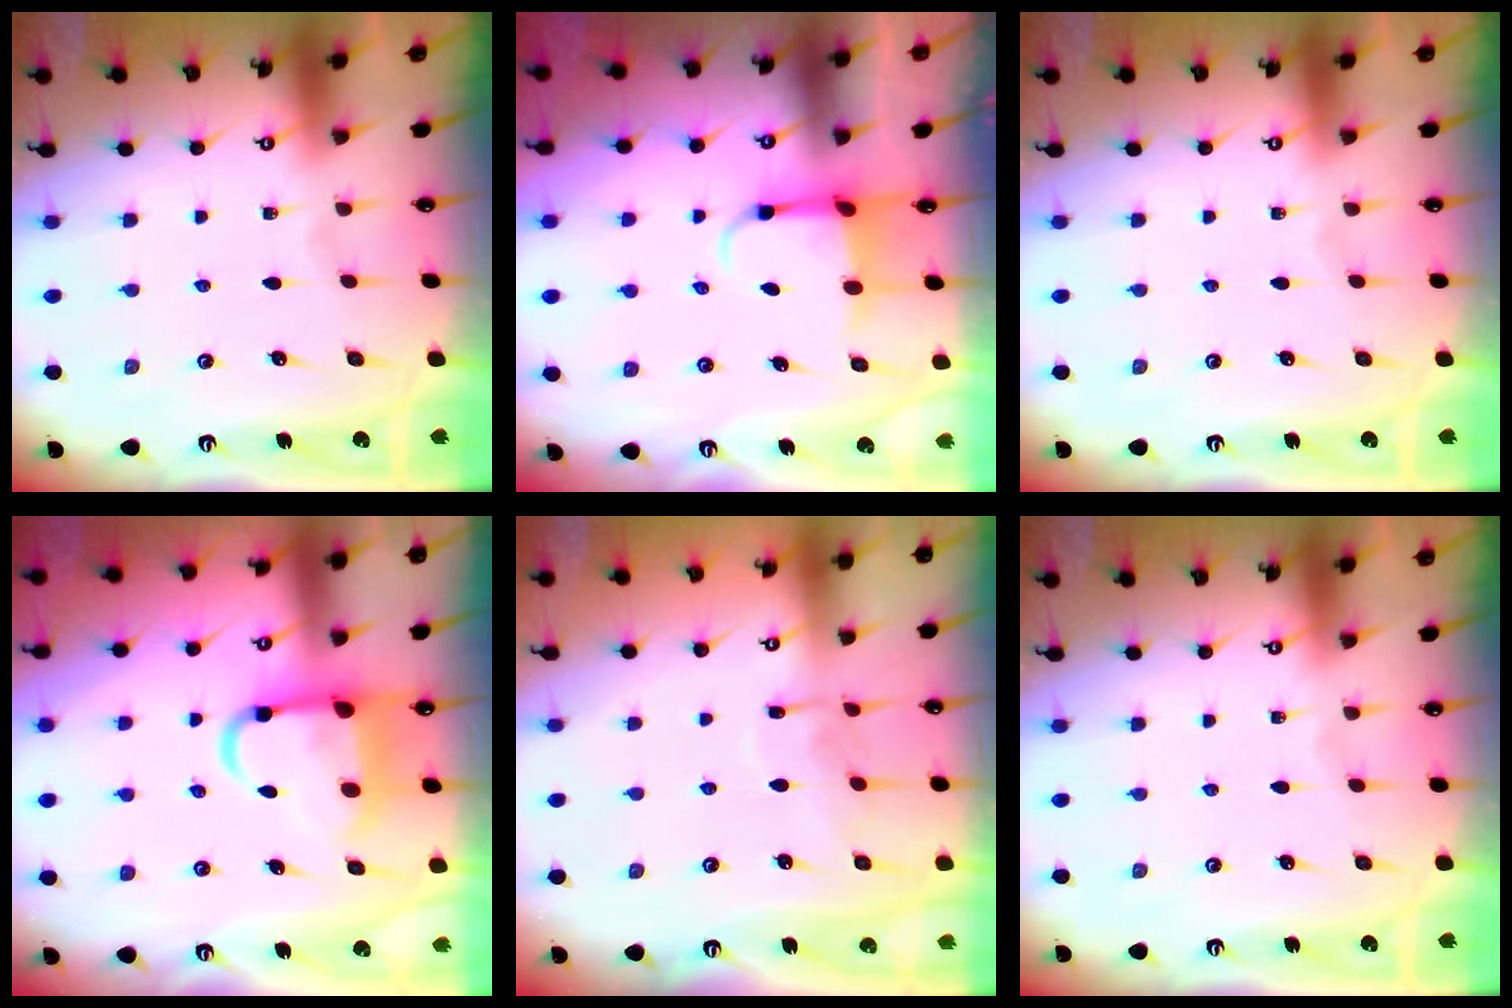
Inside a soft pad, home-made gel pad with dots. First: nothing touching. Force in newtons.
{"total": 3.9, "press": 3.7, "slide": 1.0}
{"total": 0.0}
{"total": 10.5, "press": 10.4, "slide": 1.2}
{"total": 7.6, "press": 7.6, "slide": 0.4}
{"total": 0.0}